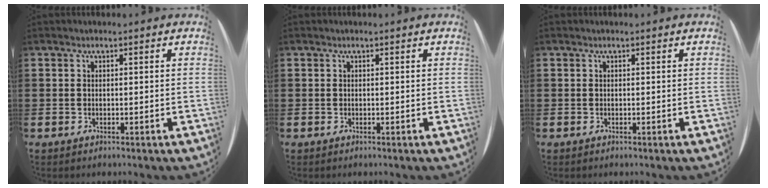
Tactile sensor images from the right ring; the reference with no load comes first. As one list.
[{"total": 0.0}, {"total": 0.0}]